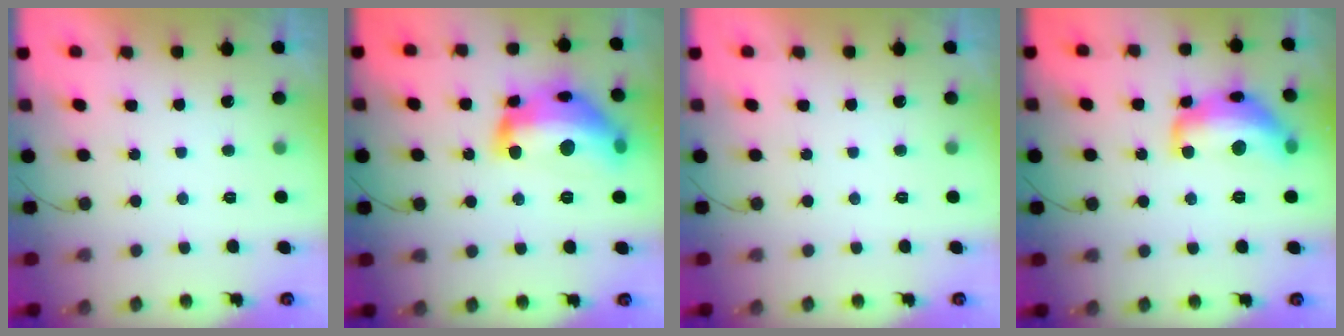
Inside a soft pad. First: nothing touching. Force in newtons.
{"total": 21.1, "press": 21.0, "slide": 1.5}
{"total": 0.0}
{"total": 15.5, "press": 15.5, "slide": 0.8}